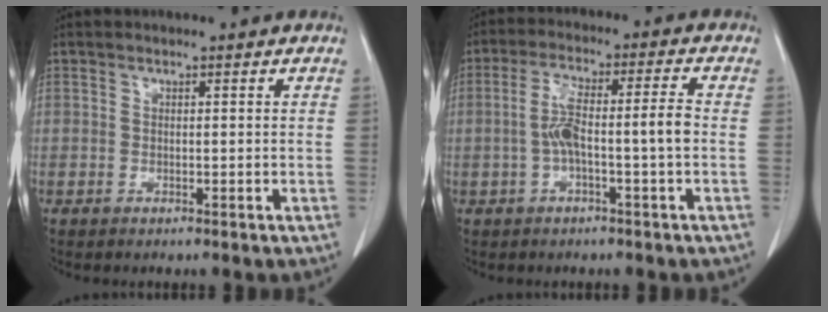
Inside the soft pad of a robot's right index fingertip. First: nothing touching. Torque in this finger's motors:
{"motor_torque": [1.14, -0.05, 0.47, 0.15]}